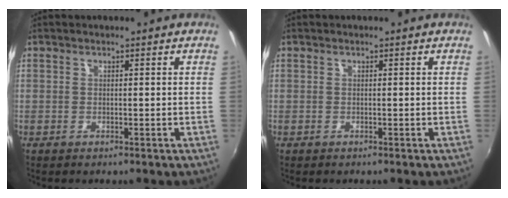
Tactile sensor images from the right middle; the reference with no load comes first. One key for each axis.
{"total": 0.0}